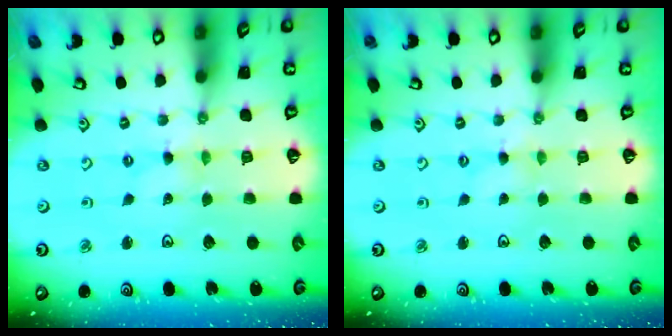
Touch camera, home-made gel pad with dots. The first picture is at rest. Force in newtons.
{"total": 0.9, "press": 0.9, "slide": 0.2}